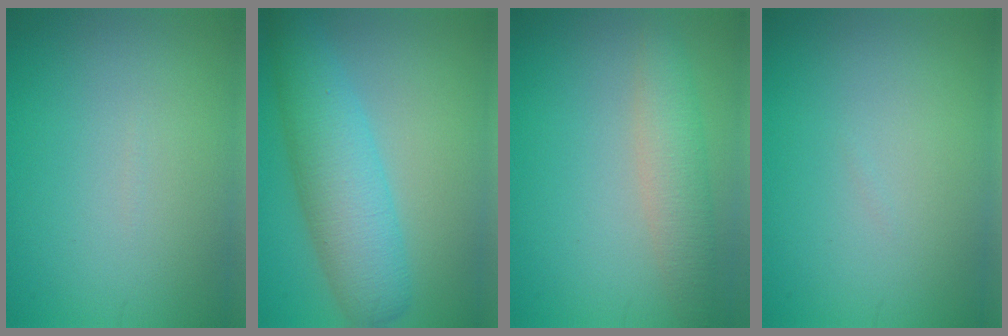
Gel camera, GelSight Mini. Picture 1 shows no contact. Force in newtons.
{"total": 6.5, "press": 6.5, "slide": 0.2}
{"total": 3.2, "press": 3.2, "slide": 0.0}
{"total": 0.0}